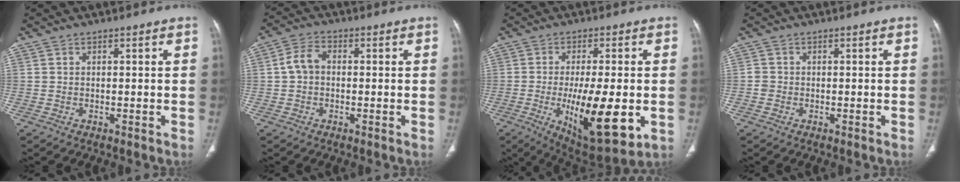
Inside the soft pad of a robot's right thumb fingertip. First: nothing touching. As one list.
[{"total": 4.4, "force": [0.0, 3.3, 3.0], "torque": [-0.054, 0.015, -0.008]}, {"total": 17.1, "force": [-3.7, 5.6, 15.8], "torque": [-0.251, -0.023, -0.043]}, {"total": 1.2, "force": [-0.4, 1.1, 0.3], "torque": [-0.001, 0.004, -0.009]}]